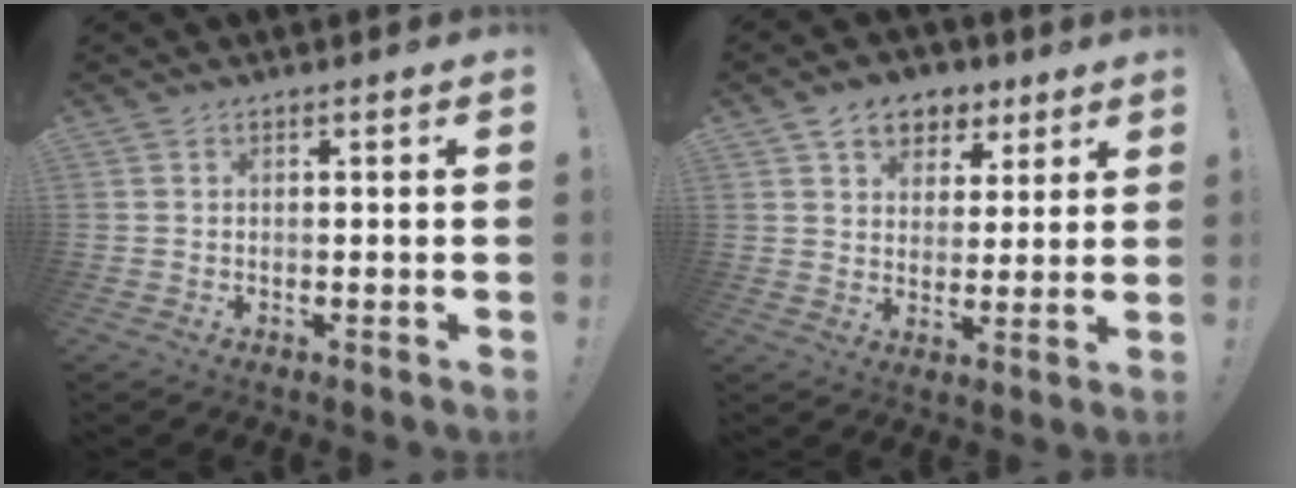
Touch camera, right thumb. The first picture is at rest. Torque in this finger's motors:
{"motor_torque": [0.47, 2.02, 0.28, 0.06, -0.01]}